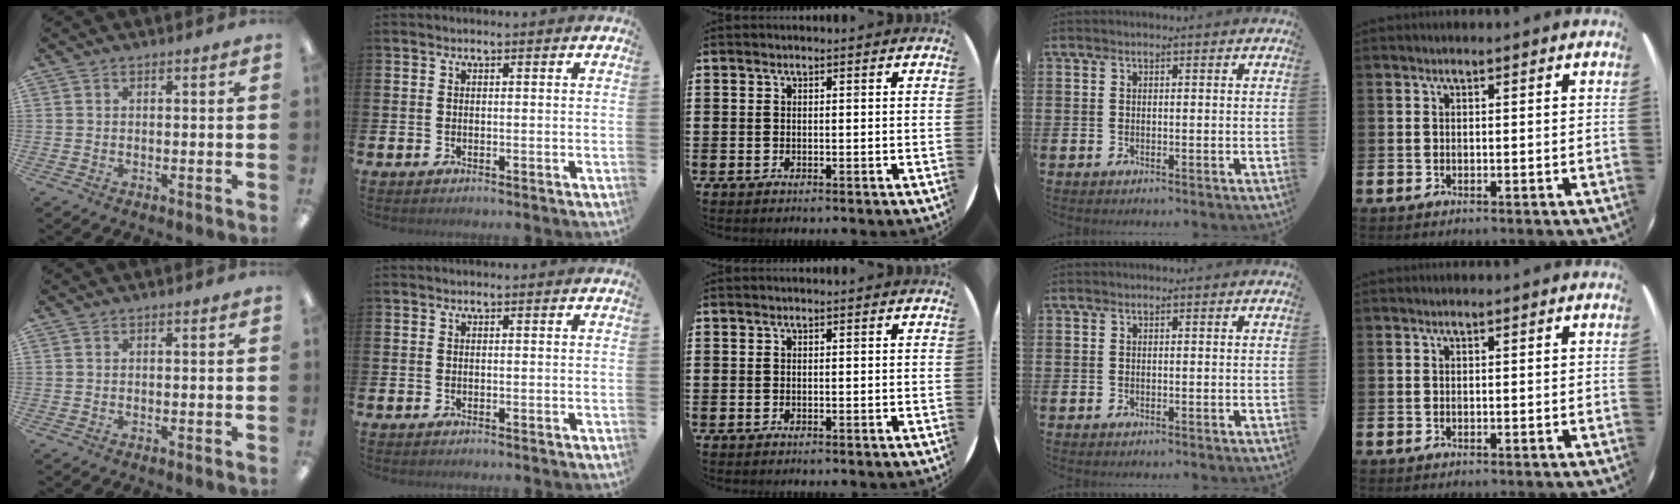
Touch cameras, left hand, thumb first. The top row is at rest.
{}